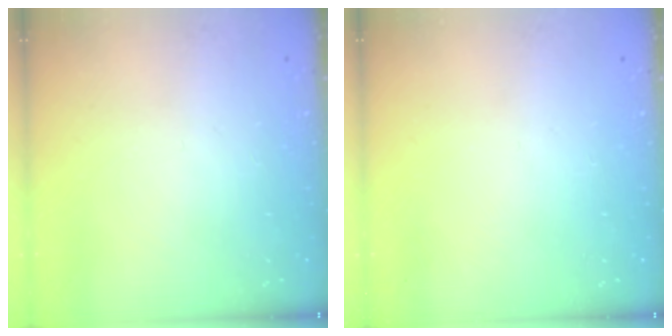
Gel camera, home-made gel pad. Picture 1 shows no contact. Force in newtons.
{"total": 0.0}